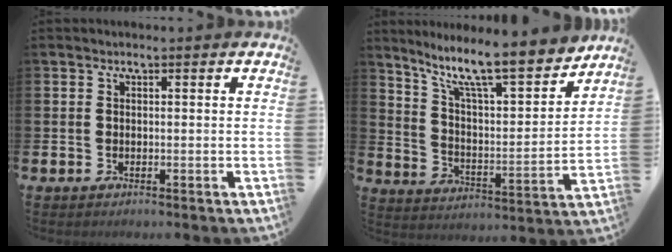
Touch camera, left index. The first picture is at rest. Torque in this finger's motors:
{"motor_torque": [0.36, -0.38, 1.03, 0.21]}